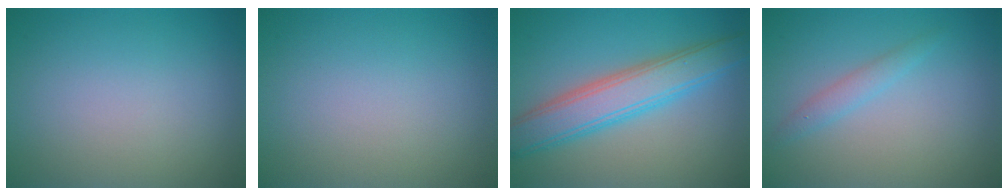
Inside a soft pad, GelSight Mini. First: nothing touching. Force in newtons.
{"total": 0.0}
{"total": 5.8, "press": 5.8, "slide": 0.2}
{"total": 1.5, "press": 1.4, "slide": 0.1}